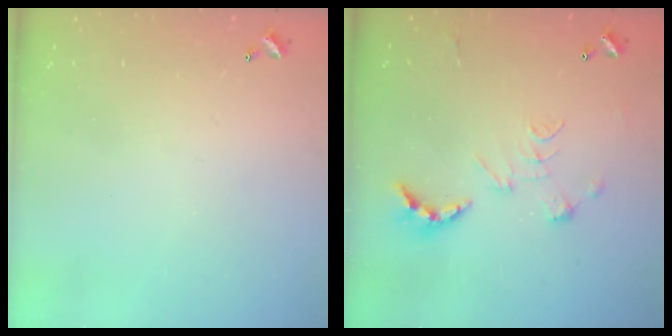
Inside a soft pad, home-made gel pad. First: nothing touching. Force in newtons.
{"total": 2.5, "press": 2.0, "slide": 1.5}